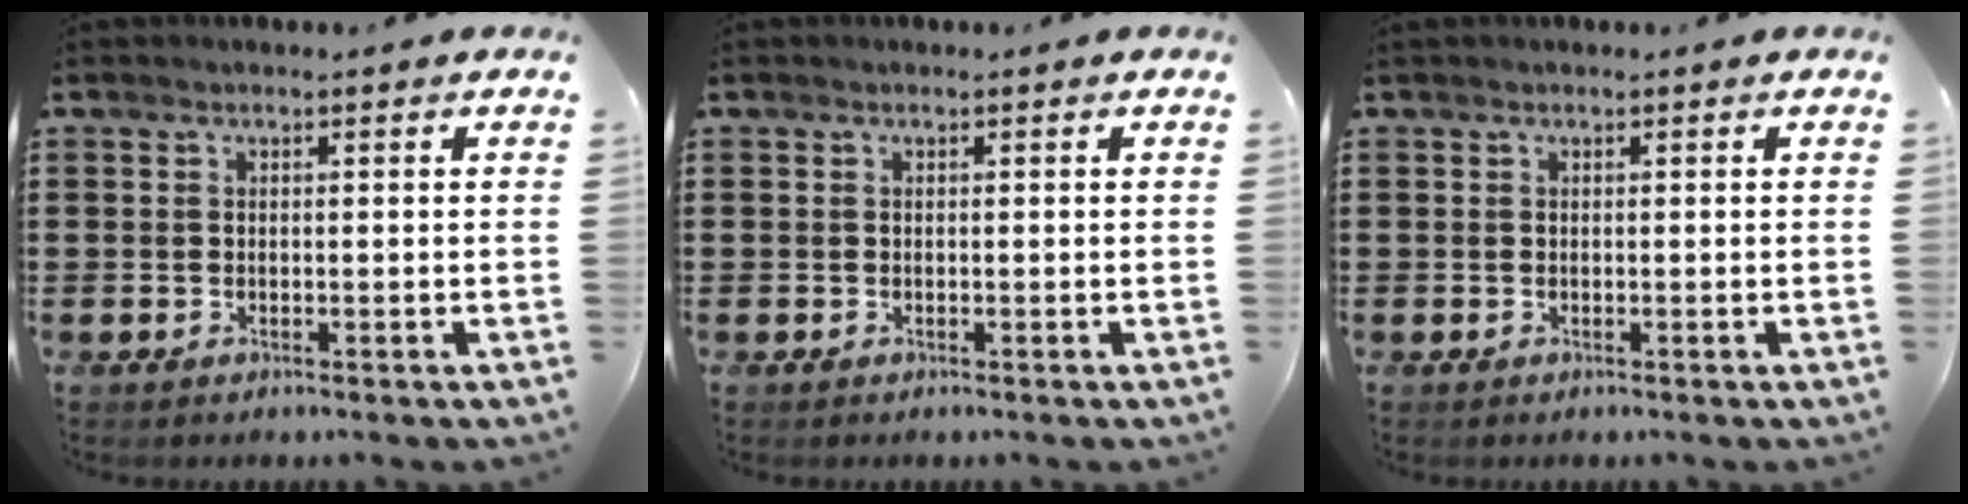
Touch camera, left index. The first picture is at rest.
{"total": 0.0}
{"total": 0.0}